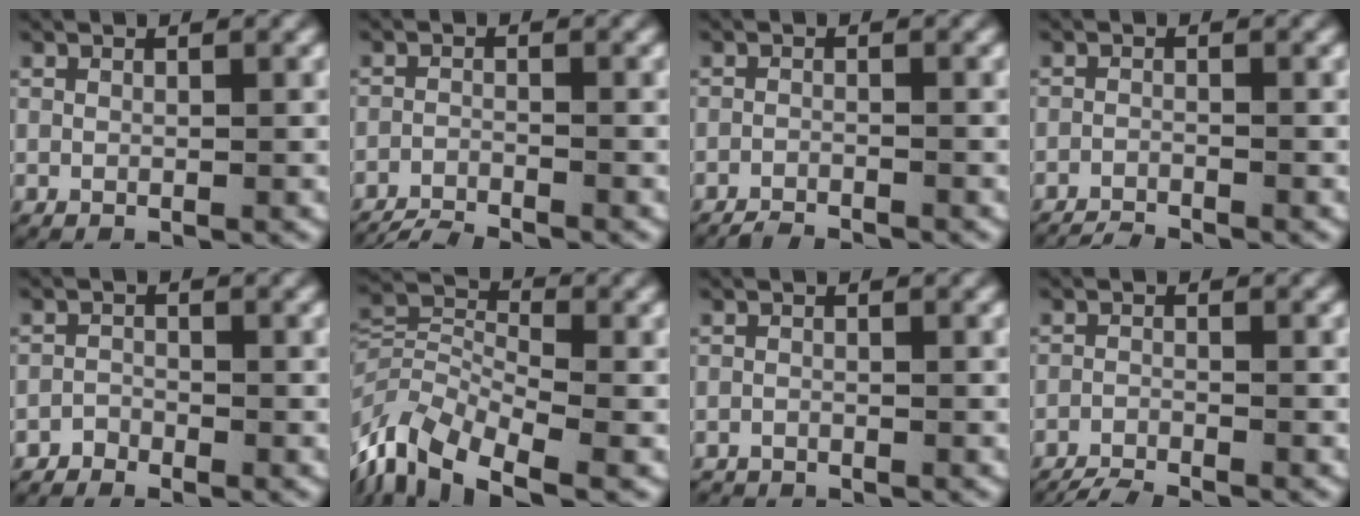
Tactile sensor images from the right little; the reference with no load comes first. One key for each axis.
{"total": 4.4, "fx": -4.3, "fy": 1.1, "fz": 0.6, "tx": -0.016, "ty": -0.017, "tz": -0.068}
{"total": 2.8, "fx": -2.7, "fy": 0.5, "fz": 0.2, "tx": -0.006, "ty": -0.011, "tz": -0.044}
{"total": 3.2, "fx": -3.1, "fy": 0.7, "fz": 0.3, "tx": -0.010, "ty": -0.014, "tz": -0.050}
{"total": 1.6, "fx": -1.5, "fy": 0.6, "fz": -0.2, "tx": -0.002, "ty": -0.008, "tz": -0.030}
{"total": 9.4, "fx": -4.3, "fy": 6.7, "fz": 5.1, "tx": -0.124, "ty": -0.044, "tz": -0.063}
{"total": 1.1, "fx": -1.0, "fy": 0.2, "fz": -0.2, "tx": 0.001, "ty": -0.008, "tz": -0.017}
{"total": 5.1, "fx": -4.8, "fy": 1.3, "fz": 0.8, "tx": -0.017, "ty": -0.020, "tz": -0.075}